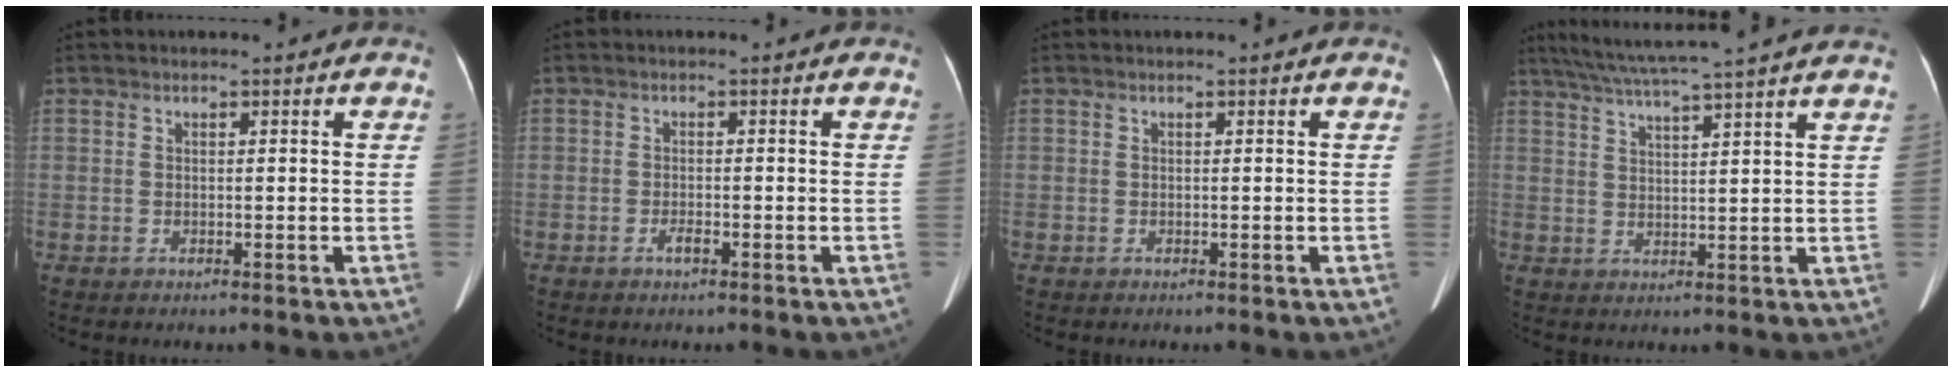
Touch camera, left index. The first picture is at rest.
{"total": 1.2, "force": [-0.9, 0.2, 0.7], "torque": [-0.018, -0.004, -0.015]}
{"total": 0.0}
{"total": 15.2, "force": [13.1, -1.1, 7.6], "torque": [-0.138, 0.021, 0.175]}